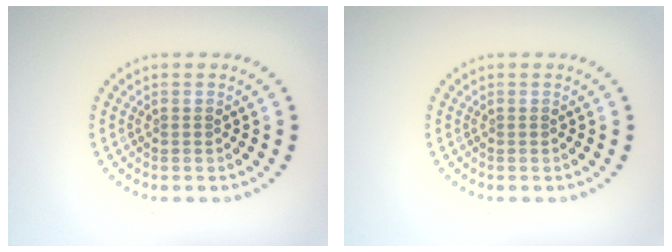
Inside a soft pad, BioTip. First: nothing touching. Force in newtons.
{"total": 0.0}